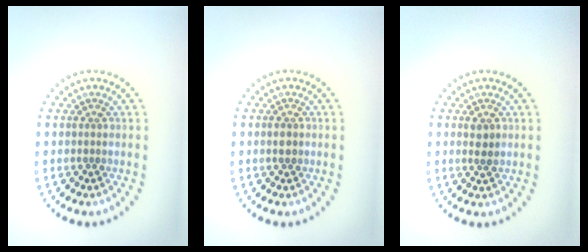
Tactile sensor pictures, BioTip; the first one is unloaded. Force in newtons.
{"total": 1.2, "press": 1.2, "slide": 0.1}
{"total": 1.3, "press": 1.2, "slide": 0.4}